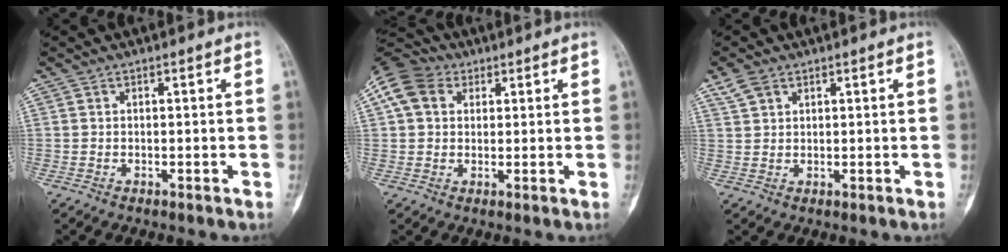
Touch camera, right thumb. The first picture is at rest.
{"total": 9.9, "force": [3.5, 7.7, 5.2], "torque": [-0.094, 0.017, 0.056]}
{"total": 3.2, "force": [2.1, 1.9, 1.5], "torque": [-0.030, 0.002, 0.048]}